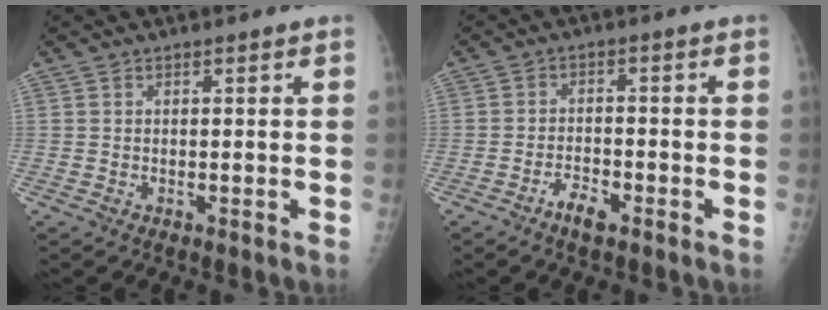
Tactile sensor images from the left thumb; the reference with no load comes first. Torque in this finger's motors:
{"motor_torque": [-0.54, 0.22, 0.26, -0.02, -0.01]}